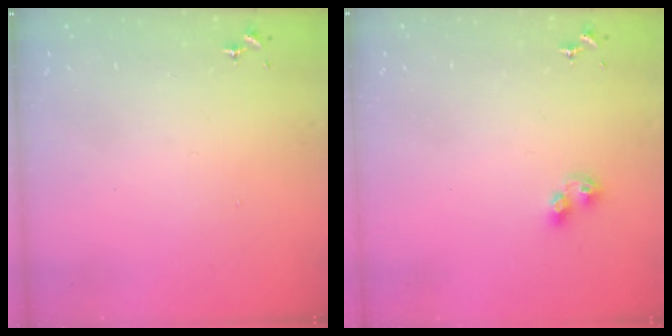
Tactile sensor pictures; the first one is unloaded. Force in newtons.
{"total": 5.4, "press": 5.4, "slide": 0.5}